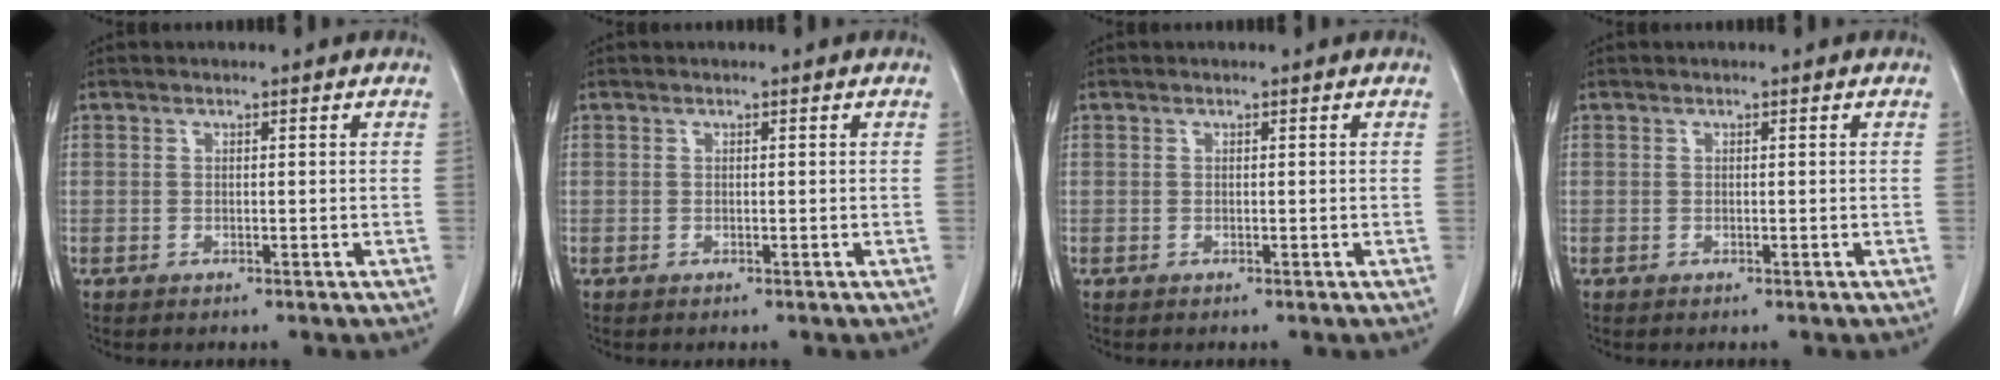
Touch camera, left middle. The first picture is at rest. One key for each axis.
{"total": 0.0}
{"total": 0.0}
{"total": 0.0}